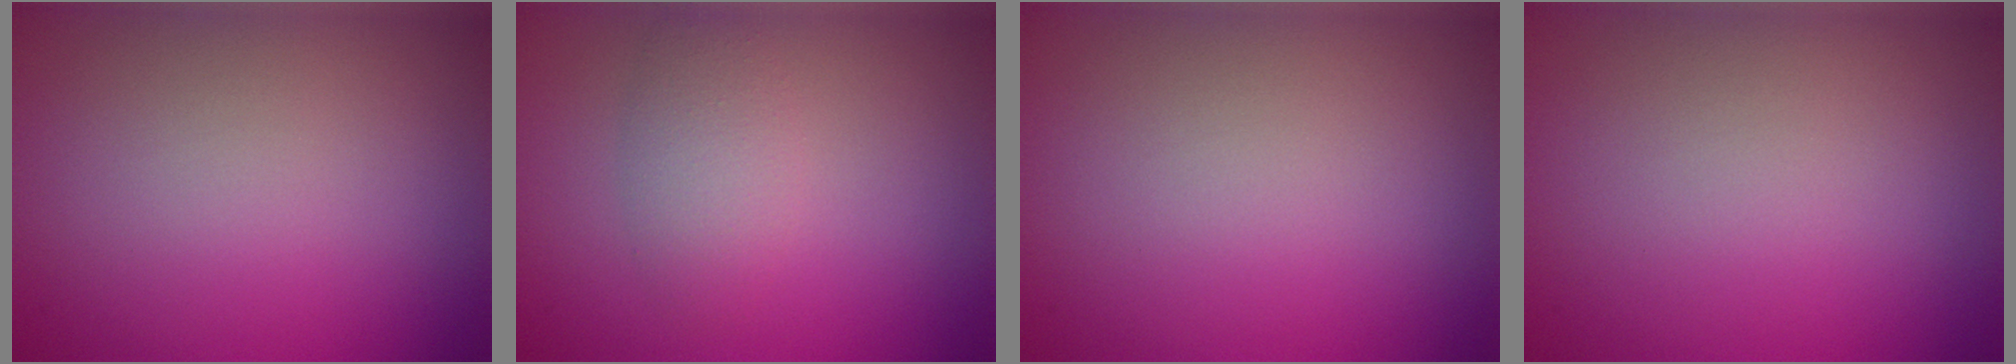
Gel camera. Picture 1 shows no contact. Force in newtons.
{"total": 2.4, "press": 2.4, "slide": 0.0}
{"total": 0.0}
{"total": 0.0}